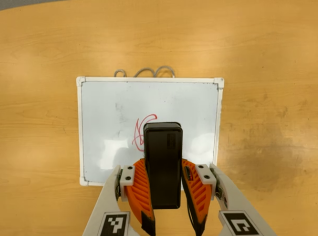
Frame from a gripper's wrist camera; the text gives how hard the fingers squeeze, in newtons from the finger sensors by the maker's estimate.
{"total": 8.3, "left": 6.5, "right": 10.0}